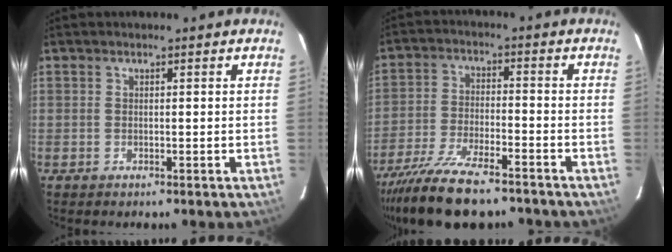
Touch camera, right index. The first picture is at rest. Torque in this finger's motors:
{"motor_torque": [1.21, -0.93, 0.65, 0.19]}